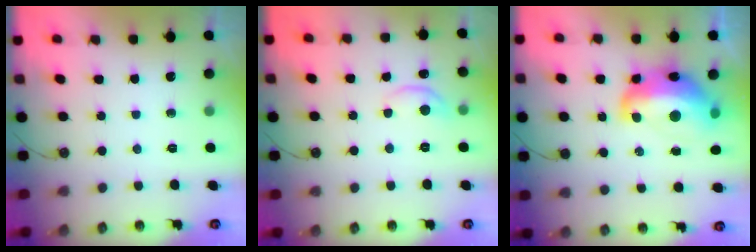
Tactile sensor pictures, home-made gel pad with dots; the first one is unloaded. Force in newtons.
{"total": 3.4, "press": 3.4, "slide": 0.5}
{"total": 10.7, "press": 10.7, "slide": 1.3}